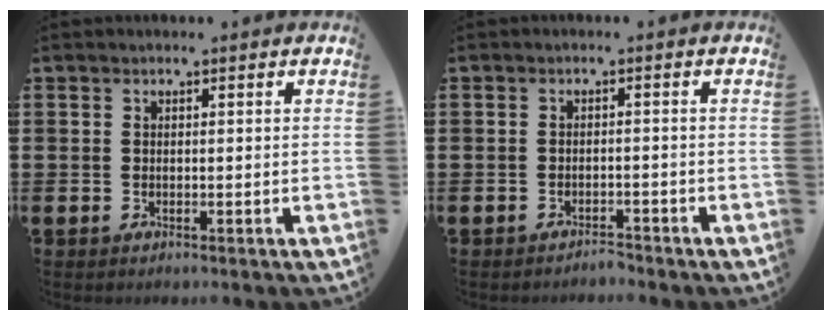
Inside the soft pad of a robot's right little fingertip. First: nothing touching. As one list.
[{"total": 1.5, "force": [-1.5, 0.0, -0.1], "torque": [-0.004, 0.003, -0.032]}]